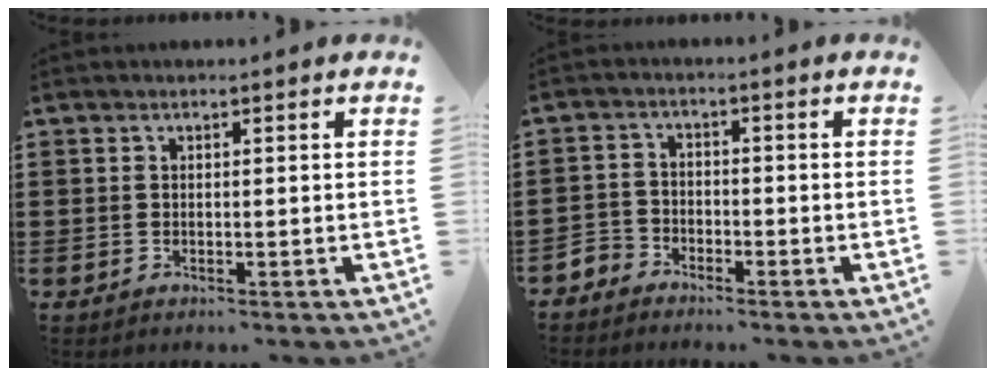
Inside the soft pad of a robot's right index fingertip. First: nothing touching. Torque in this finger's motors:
{"motor_torque": [0.24, 0.19, 0.04, 0.00]}